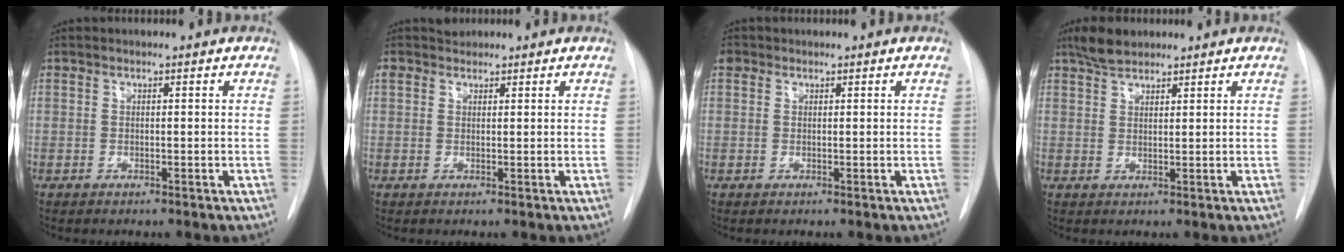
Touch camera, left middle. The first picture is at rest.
{"total": 1.5, "force": [1.3, 0.6, -0.3], "torque": [0.002, 0.011, 0.023]}
{"total": 1.5, "force": [0.8, 1.2, 0.3], "torque": [-0.002, 0.012, 0.013]}
{"total": 3.6, "force": [3.1, 1.2, 1.4], "torque": [-0.032, 0.007, 0.059]}